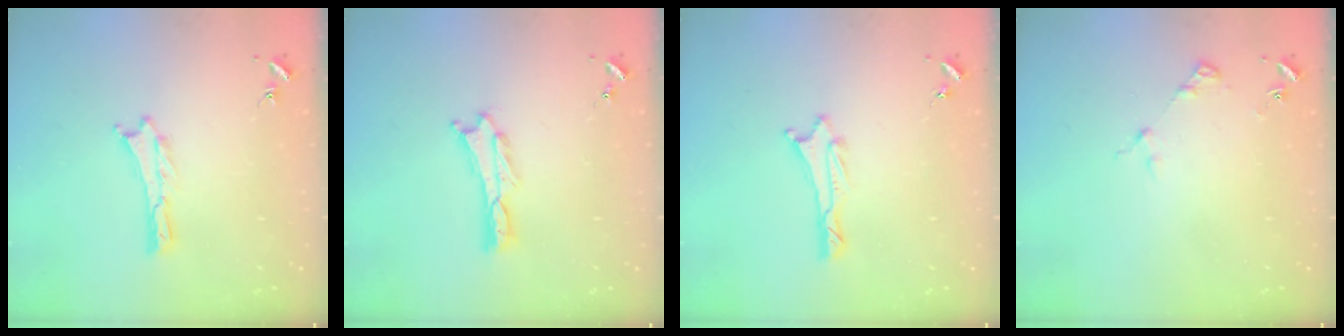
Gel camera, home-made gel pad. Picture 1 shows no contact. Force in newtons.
{"total": 0.8, "press": 0.7, "slide": 0.2}
{"total": 1.0, "press": 1.0, "slide": 0.2}
{"total": 4.0, "press": 4.0, "slide": 0.4}